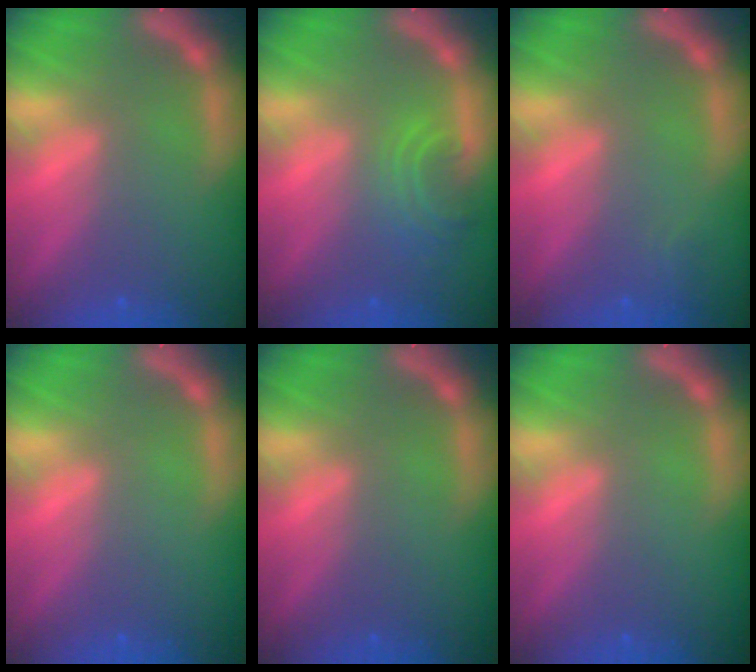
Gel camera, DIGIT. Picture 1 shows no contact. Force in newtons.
{"total": 3.5}
{"total": 0.9}
{"total": 0.0}
{"total": 0.0}
{"total": 0.0}